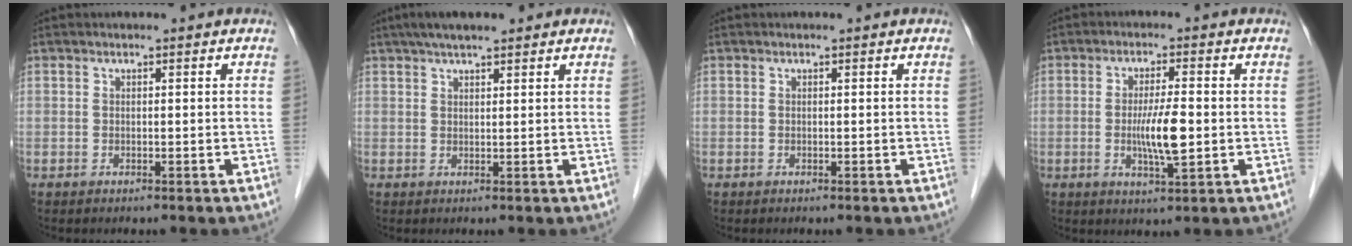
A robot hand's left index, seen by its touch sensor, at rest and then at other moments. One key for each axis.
{"total": 5.5, "fx": 4.2, "fy": 0.9, "fz": 3.4, "tx": -0.056, "ty": 0.027, "tz": 0.069}
{"total": 0.0}
{"total": 6.0, "fx": -0.6, "fy": 0.6, "fz": 5.9, "tx": -0.115, "ty": -0.011, "tz": -0.012}